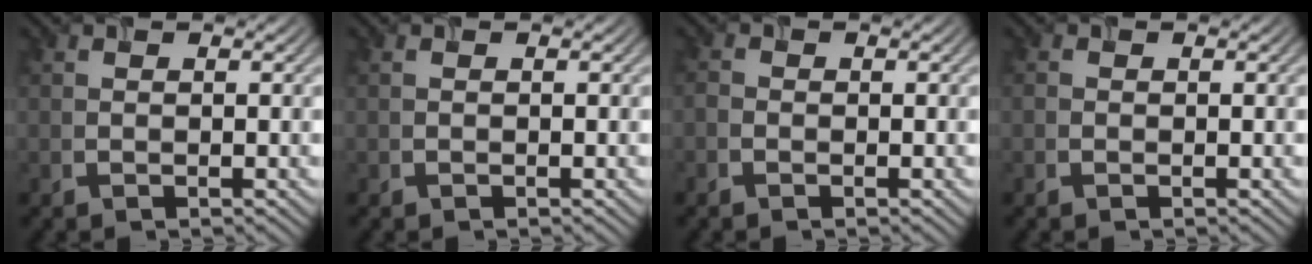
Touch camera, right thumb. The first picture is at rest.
{"total": 0.0}
{"total": 1.1, "force": [-0.8, 0.7, 0.4], "torque": [-0.011, -0.001, -0.019]}
{"total": 0.6, "force": [-0.3, 0.4, 0.2], "torque": [-0.007, -0.003, -0.007]}